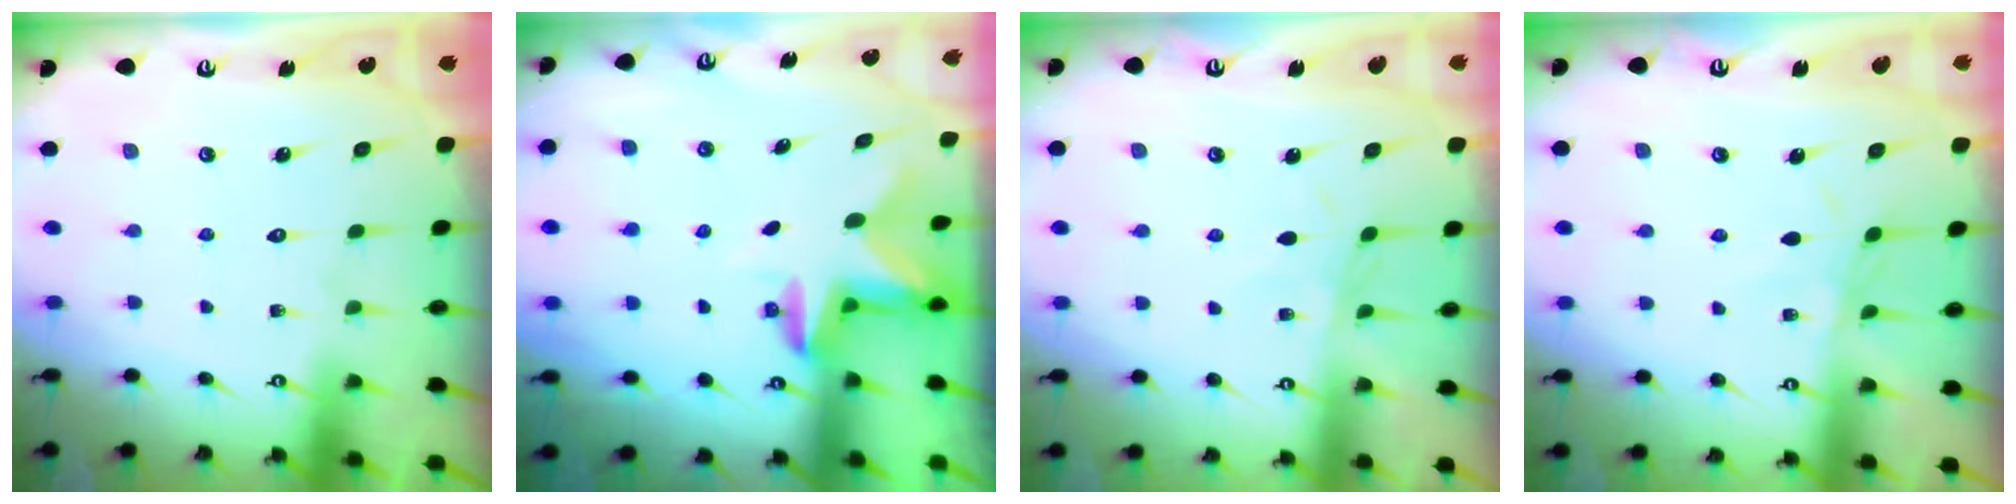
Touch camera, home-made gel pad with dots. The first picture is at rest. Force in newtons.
{"total": 2.5, "press": 2.4, "slide": 0.4}
{"total": 2.2, "press": 2.2, "slide": 0.3}
{"total": 3.8, "press": 3.7, "slide": 0.5}